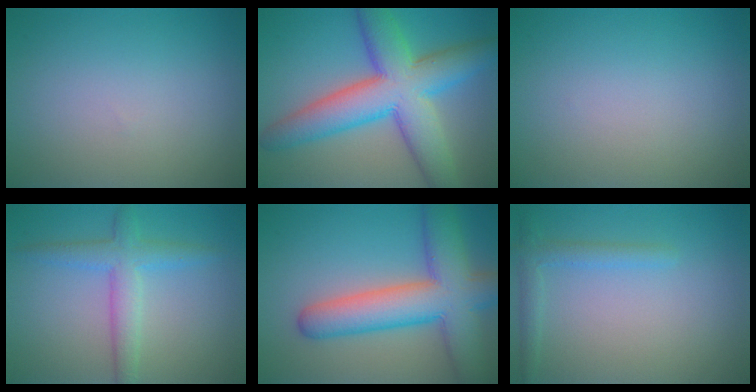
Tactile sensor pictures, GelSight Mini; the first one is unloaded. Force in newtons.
{"total": 10.3, "press": 10.3, "slide": 0.2}
{"total": 0.0}
{"total": 3.5, "press": 3.5, "slide": 0.1}
{"total": 9.1, "press": 9.1, "slide": 0.4}
{"total": 1.9, "press": 1.8, "slide": 0.2}